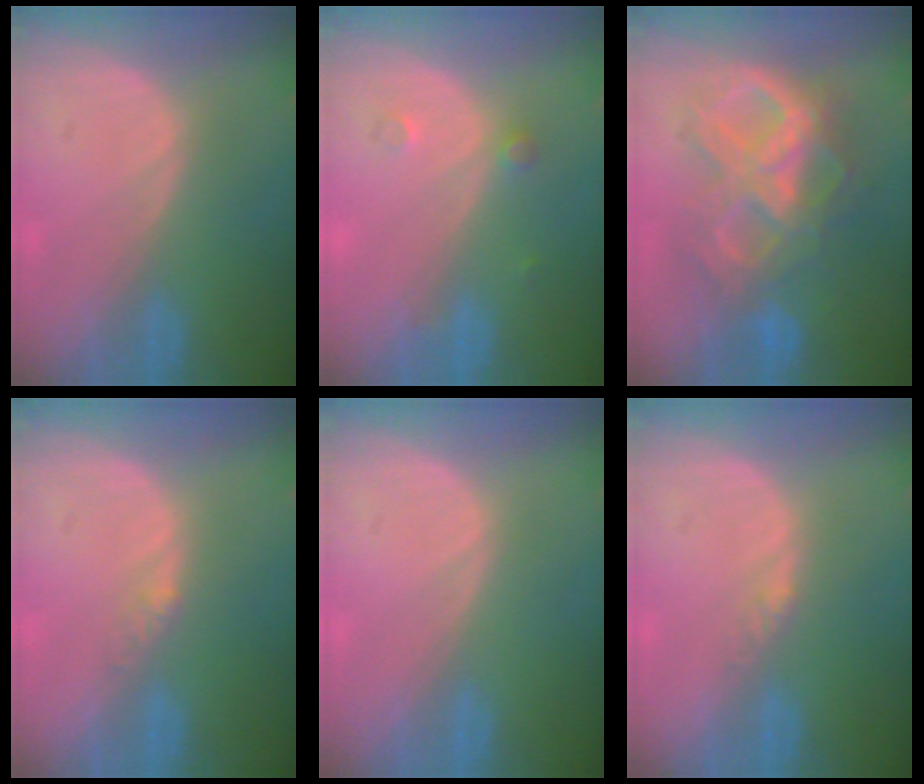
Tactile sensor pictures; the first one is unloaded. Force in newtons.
{"total": 1.5, "press": 1.5, "slide": 0.1}
{"total": 10.5, "press": 10.5, "slide": 1.2}
{"total": 1.6, "press": 1.3, "slide": 0.9}
{"total": 0.0}
{"total": 1.4, "press": 1.1, "slide": 0.8}